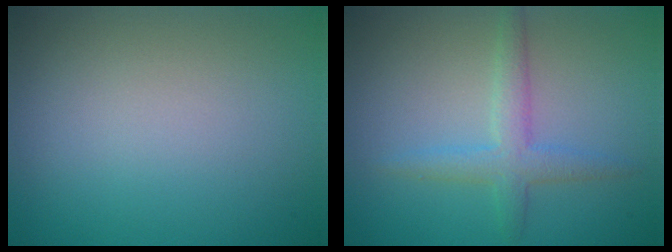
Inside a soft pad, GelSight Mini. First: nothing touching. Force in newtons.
{"total": 2.8, "press": 2.8, "slide": 0.1}